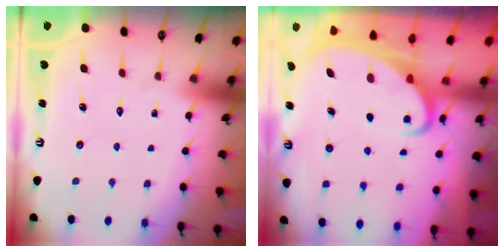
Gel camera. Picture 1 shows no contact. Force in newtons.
{"total": 3.6, "press": 3.6, "slide": 0.4}